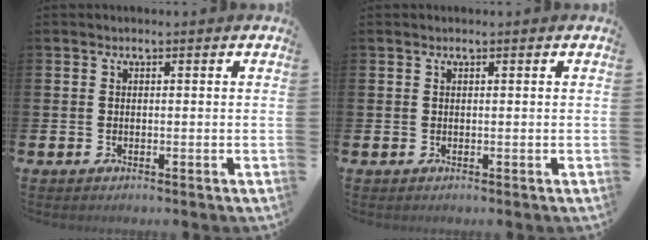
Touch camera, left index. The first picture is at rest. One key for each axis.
{"total": 0.0}